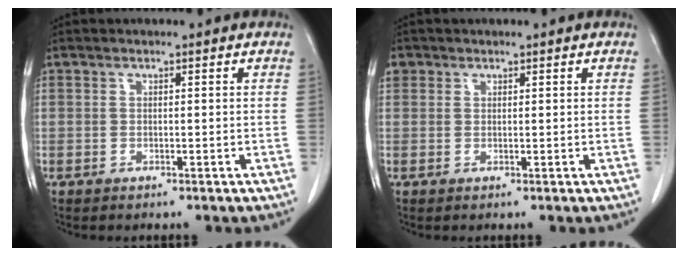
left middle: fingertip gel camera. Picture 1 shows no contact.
{"total": 1.9, "force": [1.0, 1.7, 0.3], "torque": [0.000, 0.012, 0.016]}